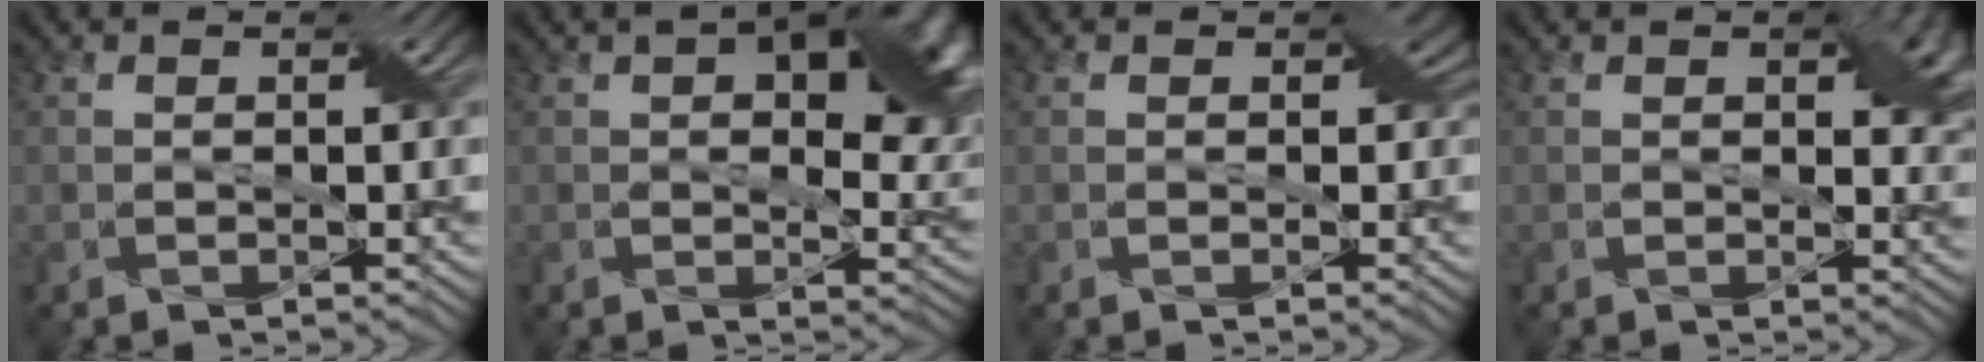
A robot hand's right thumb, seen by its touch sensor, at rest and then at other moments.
{"total": 13.8, "force": [4.9, 7.9, 10.2], "torque": [-0.121, 0.004, 0.077]}
{"total": 1.6, "force": [0.5, 1.3, 0.8], "torque": [-0.009, -0.002, 0.005]}
{"total": 4.9, "force": [1.7, 2.4, 4.0], "torque": [-0.051, -0.003, 0.026]}